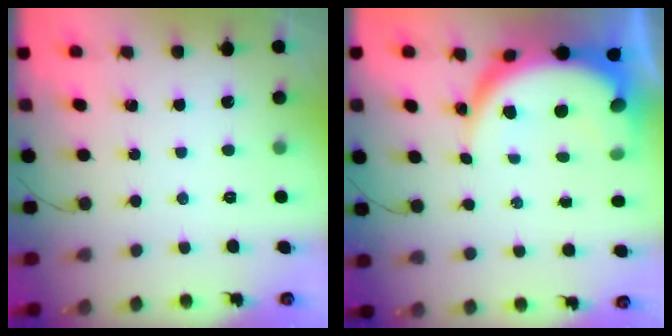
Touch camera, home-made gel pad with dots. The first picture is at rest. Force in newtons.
{"total": 11.1, "press": 11.0, "slide": 1.1}